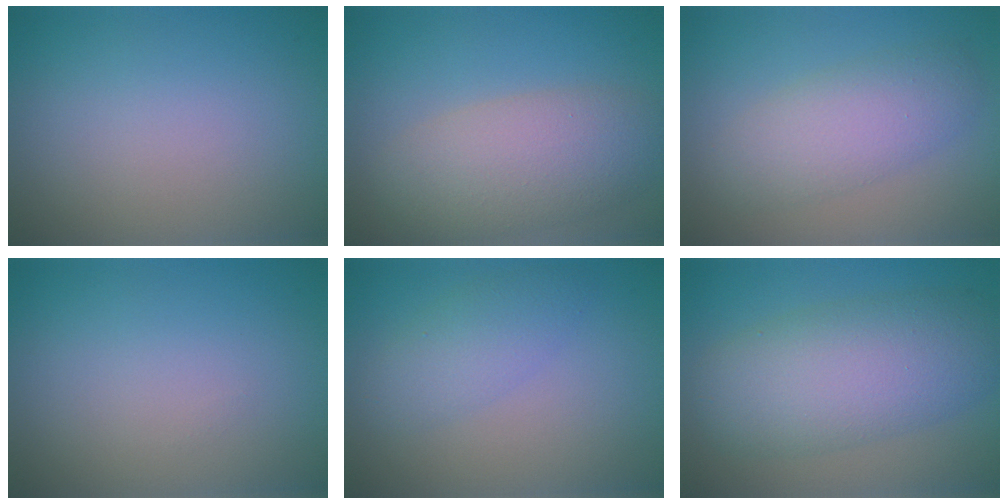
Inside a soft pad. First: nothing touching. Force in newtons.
{"total": 6.4, "press": 6.4, "slide": 0.3}
{"total": 4.4, "press": 4.4, "slide": 0.2}
{"total": 0.0}
{"total": 2.7, "press": 2.7, "slide": 0.0}
{"total": 8.2, "press": 8.2, "slide": 0.2}